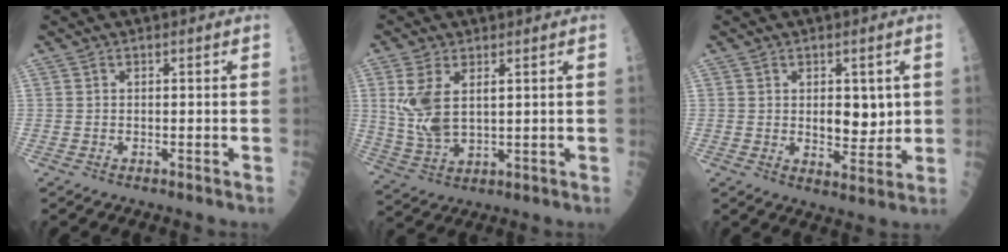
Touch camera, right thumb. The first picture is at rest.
{"total": 8.8, "force": [2.4, 4.6, 7.1], "torque": [-0.154, -0.010, 0.061]}
{"total": 6.3, "force": [1.0, 3.7, 5.0], "torque": [-0.044, -0.015, 0.022]}